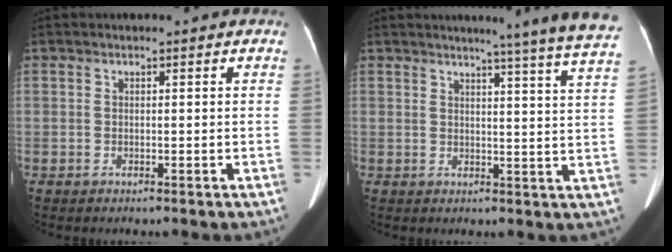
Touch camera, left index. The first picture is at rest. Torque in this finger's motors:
{"motor_torque": [0.78, -1.18, 0.15, 0.07]}